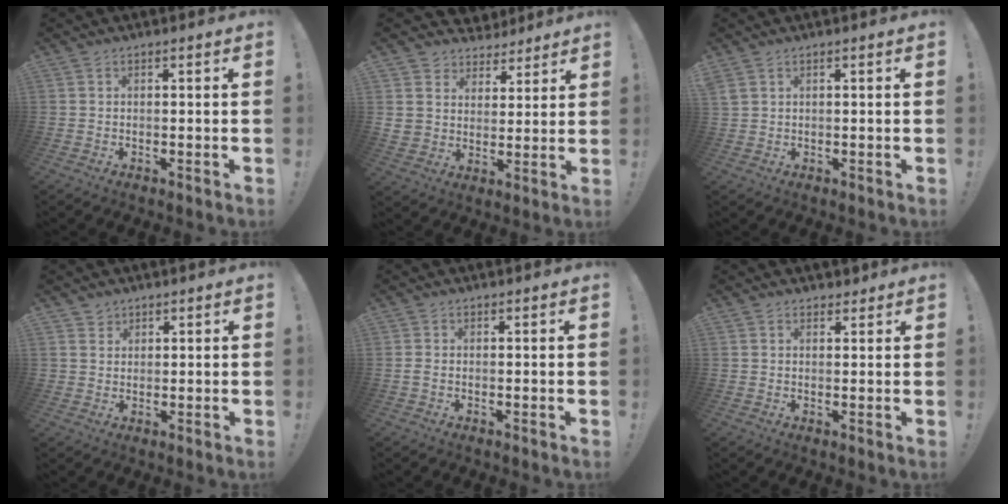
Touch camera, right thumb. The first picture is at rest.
{"total": 6.8, "force": [3.6, 5.8, 0.5], "torque": [-0.011, -0.034, 0.076]}
{"total": 1.9, "force": [1.2, 1.0, 1.2], "torque": [-0.032, 0.004, 0.024]}
{"total": 2.8, "force": [1.9, 2.1, -0.1], "torque": [-0.001, -0.012, 0.035]}
{"total": 1.0, "force": [0.1, 0.6, 0.8], "torque": [-0.017, 0.003, 0.001]}
{"total": 2.0, "force": [1.5, 1.2, 0.4], "torque": [-0.002, -0.007, 0.028]}